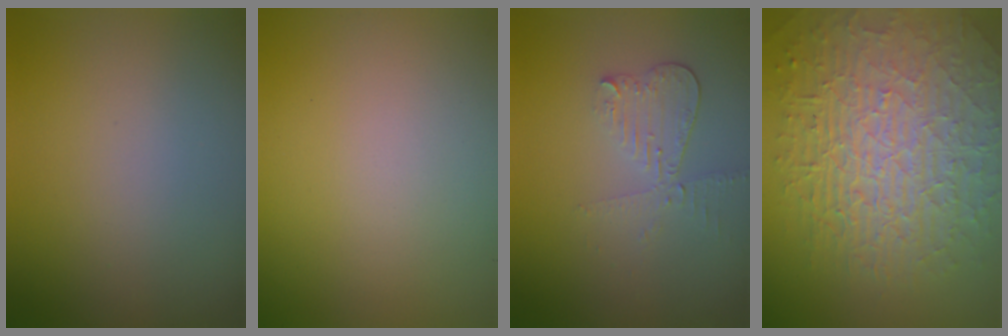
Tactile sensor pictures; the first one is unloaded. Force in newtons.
{"total": 0.0}
{"total": 2.3, "press": 2.1, "slide": 0.8}
{"total": 9.9, "press": 6.5, "slide": 7.5}